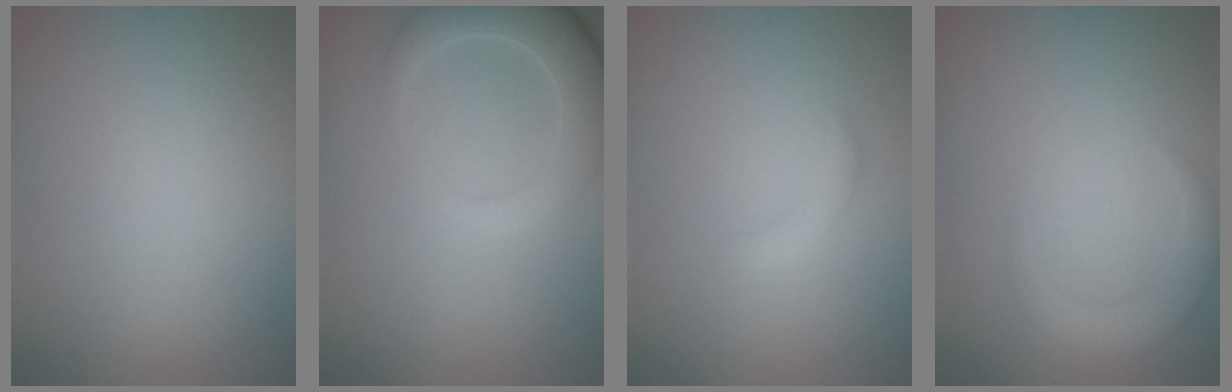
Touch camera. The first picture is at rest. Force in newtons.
{"total": 5.3, "press": 5.3, "slide": 0.6}
{"total": 1.3, "press": 1.3, "slide": 0.1}
{"total": 3.0, "press": 3.0, "slide": 0.3}